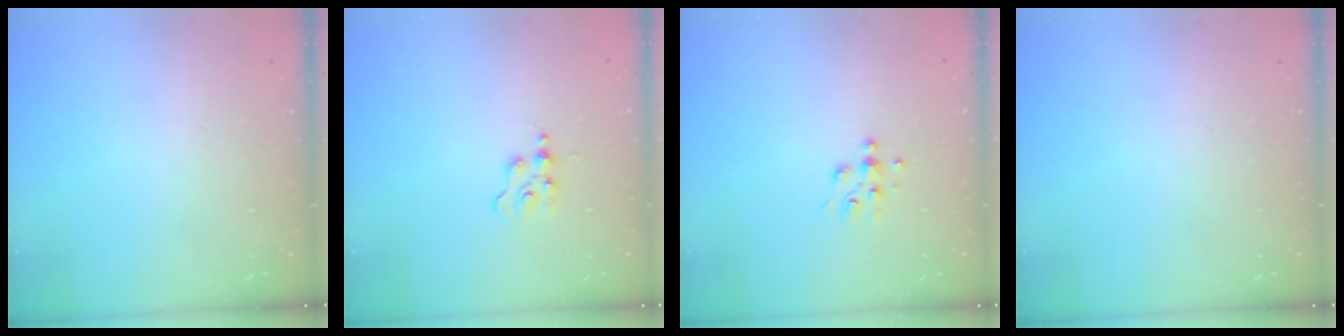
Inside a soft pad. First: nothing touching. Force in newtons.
{"total": 1.7, "press": 1.7, "slide": 0.2}
{"total": 5.9, "press": 5.9, "slide": 0.7}
{"total": 0.0}